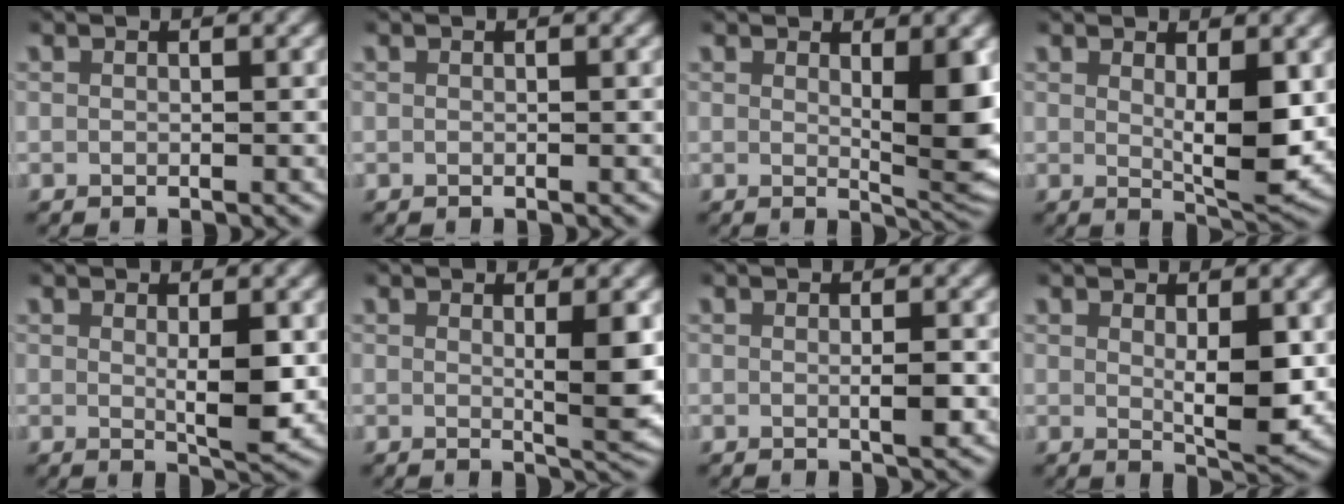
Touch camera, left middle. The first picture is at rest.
{"total": 0.0}
{"total": 5.1, "force": [1.1, 1.3, 4.8], "torque": [-0.063, -0.016, 0.023]}
{"total": 4.3, "force": [1.2, 1.0, 4.0], "torque": [-0.065, -0.021, 0.024]}
{"total": 3.2, "force": [0.5, 0.7, 3.1], "torque": [-0.048, -0.014, 0.011]}
{"total": 3.5, "force": [0.8, 0.5, 3.3], "torque": [-0.045, -0.011, 0.014]}
{"total": 1.3, "force": [-0.1, 0.1, 1.3], "torque": [-0.016, -0.003, -0.002]}
{"total": 3.7, "force": [0.9, 1.1, 3.5], "torque": [-0.055, -0.019, 0.018]}